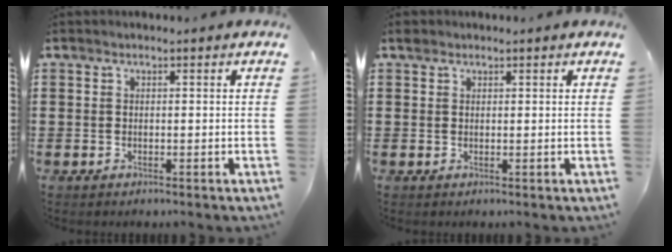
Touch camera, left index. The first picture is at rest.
{"total": 1.0, "force": [0.7, 0.7, 0.2], "torque": [-0.007, 0.004, 0.014]}